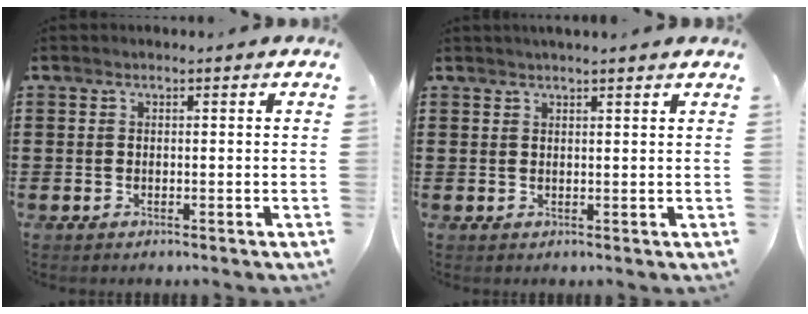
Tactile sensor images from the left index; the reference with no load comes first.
{"total": 1.3, "force": [1.2, -0.1, 0.5], "torque": [-0.011, 0.001, 0.023]}